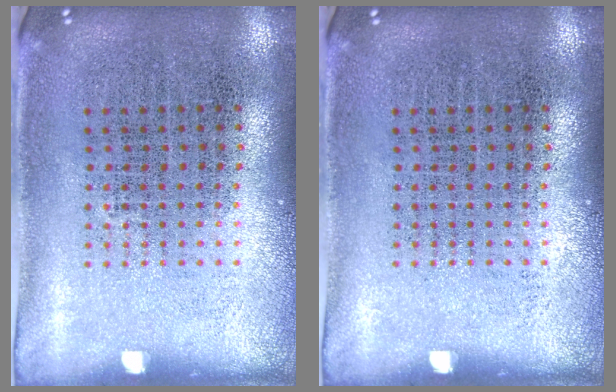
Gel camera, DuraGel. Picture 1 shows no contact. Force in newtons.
{"total": 0.0}